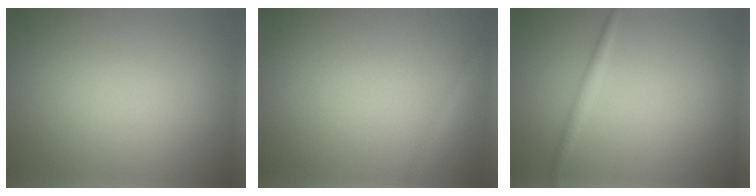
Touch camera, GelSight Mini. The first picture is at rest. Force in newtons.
{"total": 1.4, "press": 1.4, "slide": 0.1}
{"total": 1.3, "press": 1.3, "slide": 0.0}